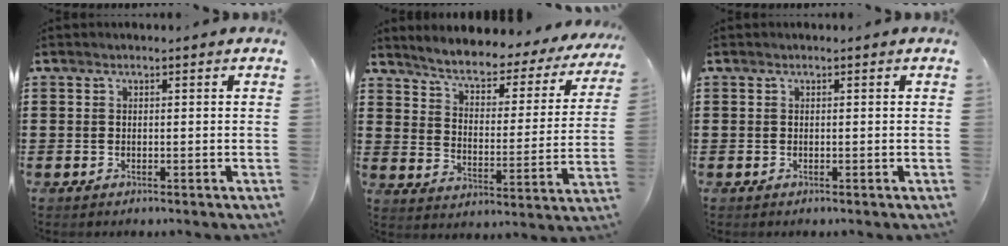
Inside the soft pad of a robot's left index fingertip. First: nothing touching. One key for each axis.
{"total": 4.4, "fx": 3.7, "fy": 0.9, "fz": 2.1, "tx": -0.061, "ty": -0.030, "tz": 0.052}
{"total": 0.0}